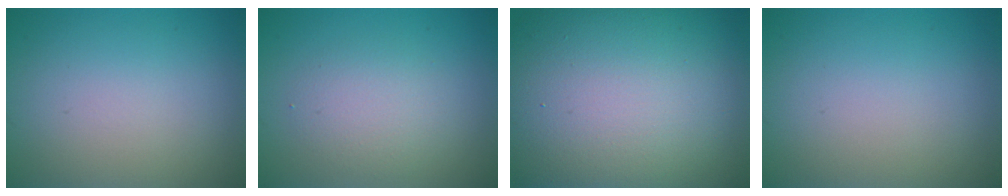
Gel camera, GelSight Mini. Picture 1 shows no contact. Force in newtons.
{"total": 2.6, "press": 2.6, "slide": 0.2}
{"total": 20.3, "press": 20.3, "slide": 1.1}
{"total": 0.0}